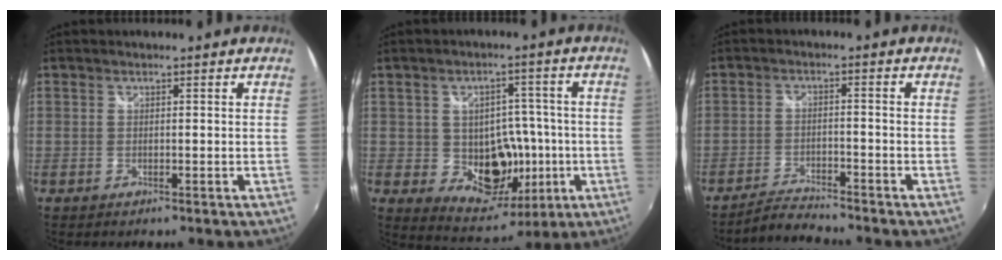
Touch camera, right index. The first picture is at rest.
{"total": 11.4, "force": [-1.7, 9.5, 6.2], "torque": [-0.106, 0.005, -0.006]}
{"total": 5.0, "force": [-4.9, -0.2, 1.0], "torque": [-0.040, -0.002, -0.093]}